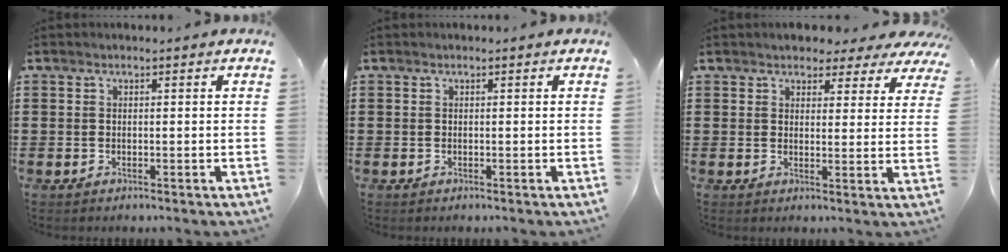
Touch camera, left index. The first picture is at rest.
{"total": 0.0}
{"total": 3.5, "force": [3.2, 1.3, 0.7], "torque": [-0.020, -0.009, 0.056]}